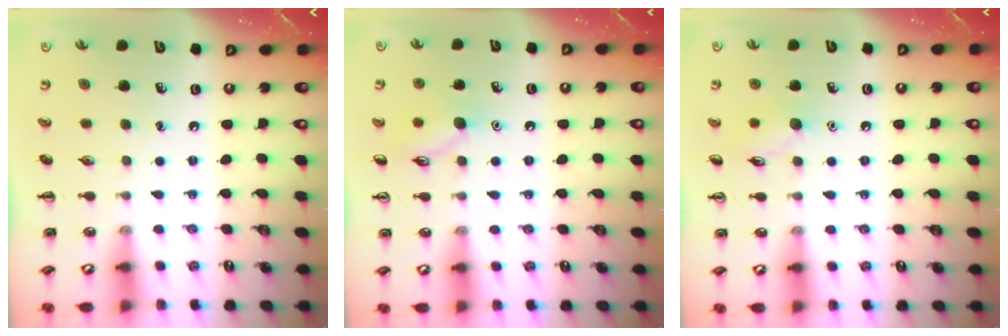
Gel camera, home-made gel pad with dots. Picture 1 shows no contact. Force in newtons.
{"total": 8.7, "press": 8.7, "slide": 0.6}
{"total": 7.0, "press": 6.8, "slide": 1.4}